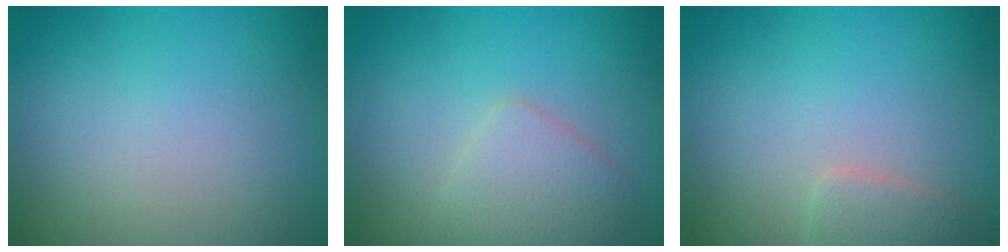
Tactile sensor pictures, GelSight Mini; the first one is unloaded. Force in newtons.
{"total": 2.8, "press": 2.8, "slide": 0.0}
{"total": 1.8, "press": 1.8, "slide": 0.2}